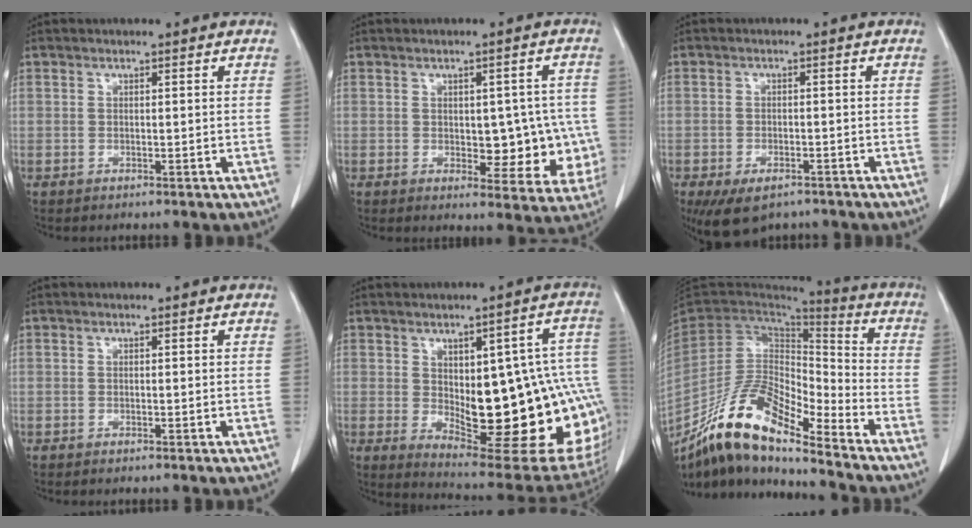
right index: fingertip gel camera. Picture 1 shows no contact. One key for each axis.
{"total": 9.2, "fx": -0.7, "fy": 4.8, "fz": 7.8, "tx": -0.071, "ty": 0.010, "tz": 0.002}
{"total": 7.4, "fx": -5.2, "fy": 3.5, "fz": 3.9, "tx": -0.065, "ty": -0.006, "tz": -0.078}
{"total": 0.0}
{"total": 24.4, "fx": -2.0, "fy": 7.5, "fz": 23.2, "tx": -0.237, "ty": 0.012, "tz": 0.001}
{"total": 16.6, "fx": -13.2, "fy": 3.5, "fz": 9.5, "tx": -0.174, "ty": 0.013, "tz": -0.243}